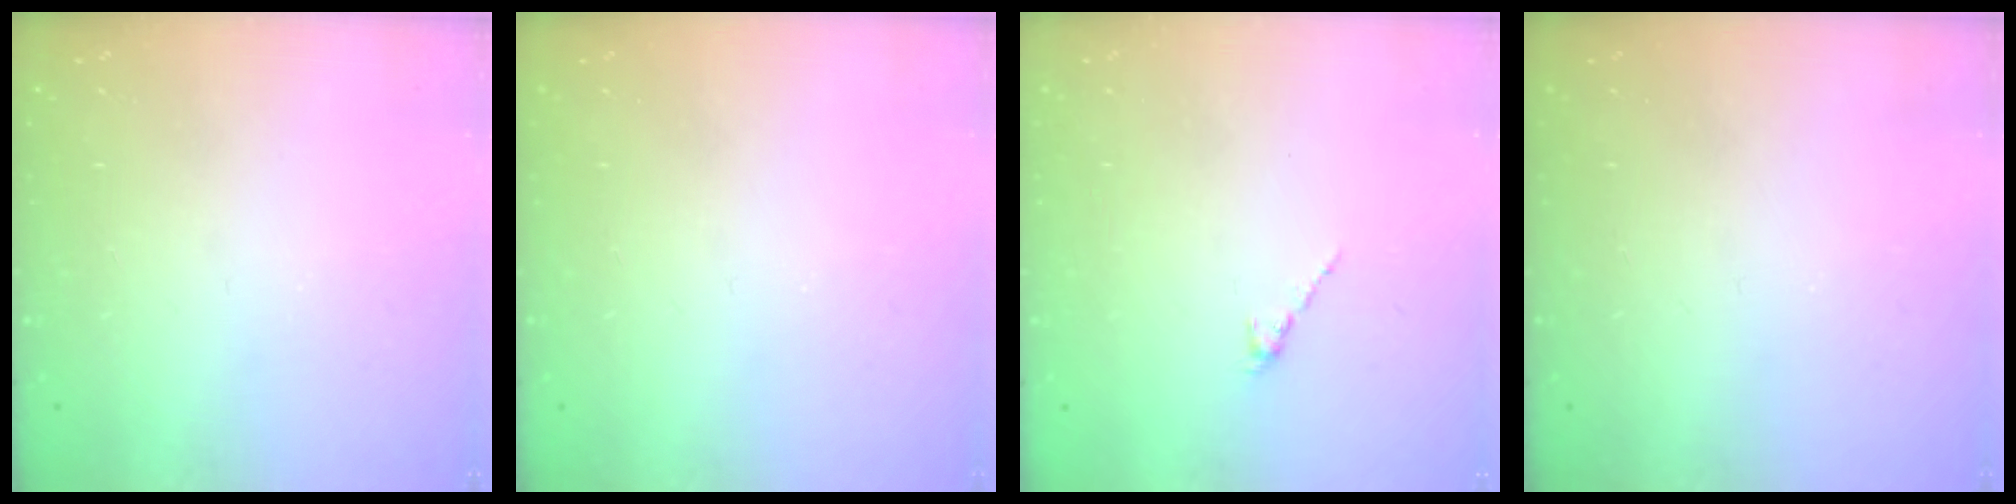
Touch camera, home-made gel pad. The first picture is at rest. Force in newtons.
{"total": 0.0}
{"total": 1.3, "press": 1.2, "slide": 0.5}
{"total": 0.0}